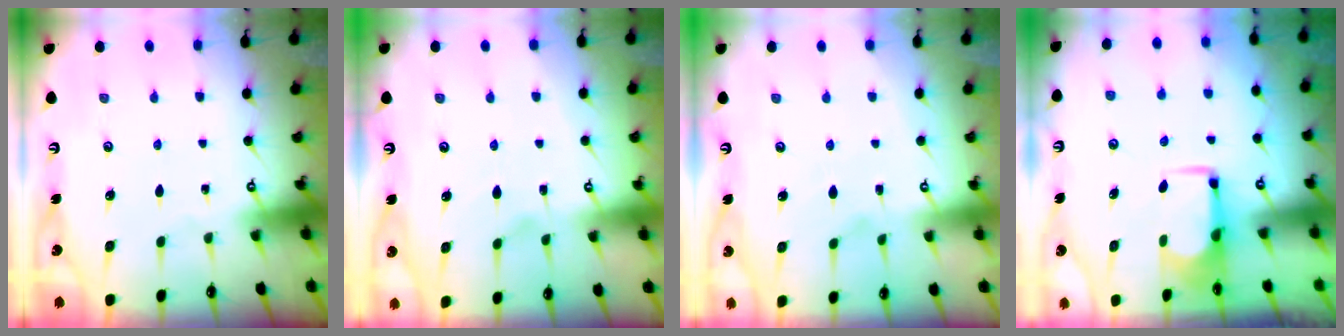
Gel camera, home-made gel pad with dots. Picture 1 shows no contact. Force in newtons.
{"total": 0.9, "press": 0.1, "slide": 0.9}
{"total": 3.1, "press": 2.9, "slide": 1.0}
{"total": 1.8, "press": 1.7, "slide": 0.7}